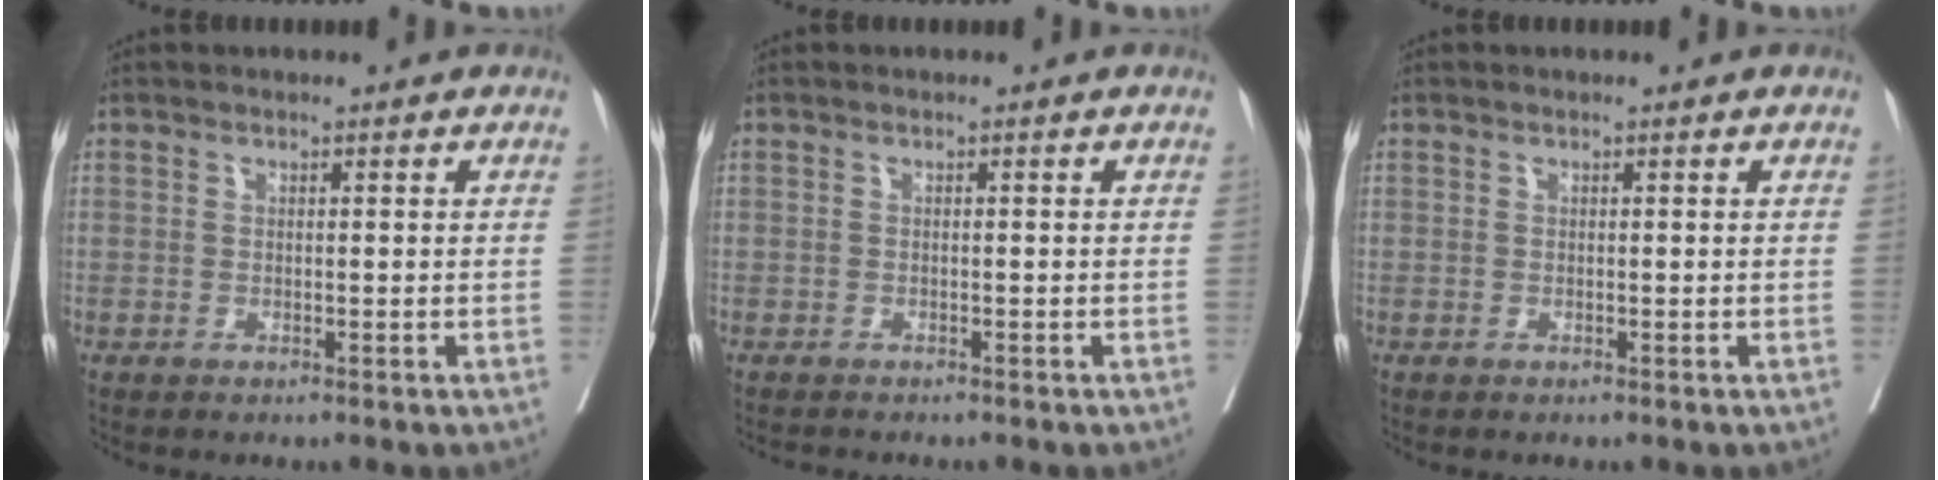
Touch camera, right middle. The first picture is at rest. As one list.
[{"total": 1.7, "force": [-1.6, 0.3, 0.4], "torque": [-0.010, -0.005, -0.024]}, {"total": 0.0}]